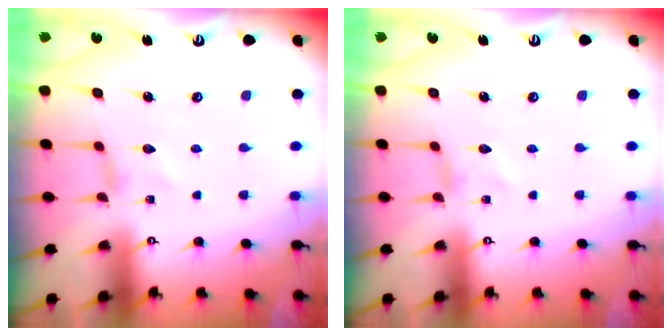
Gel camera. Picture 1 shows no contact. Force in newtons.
{"total": 0.0}